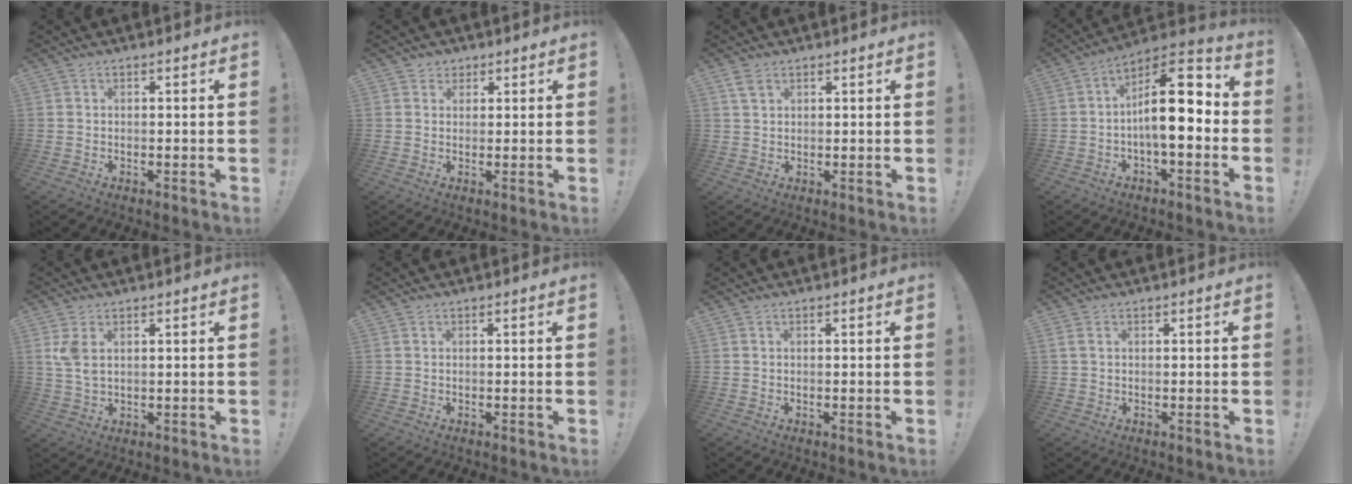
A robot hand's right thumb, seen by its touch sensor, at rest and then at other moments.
{"total": 2.7, "force": [1.5, 2.2, 0.3], "torque": [0.004, -0.008, 0.025]}
{"total": 3.8, "force": [2.5, 2.4, 1.5], "torque": [-0.010, -0.014, 0.045]}
{"total": 16.3, "force": [-0.3, 6.8, 14.8], "torque": [-0.223, 0.007, -0.004]}
{"total": 4.8, "force": [1.6, 2.6, 3.7], "torque": [-0.069, -0.004, 0.029]}
{"total": 0.0}
{"total": 0.0}
{"total": 1.4, "force": [0.6, 0.7, 1.0], "torque": [-0.020, 0.003, 0.011]}